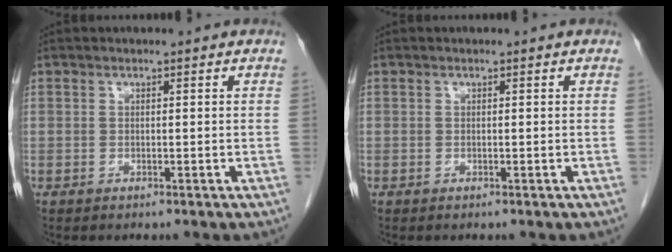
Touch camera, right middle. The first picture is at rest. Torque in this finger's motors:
{"motor_torque": [0.49, -0.31, -0.02, 0.00]}